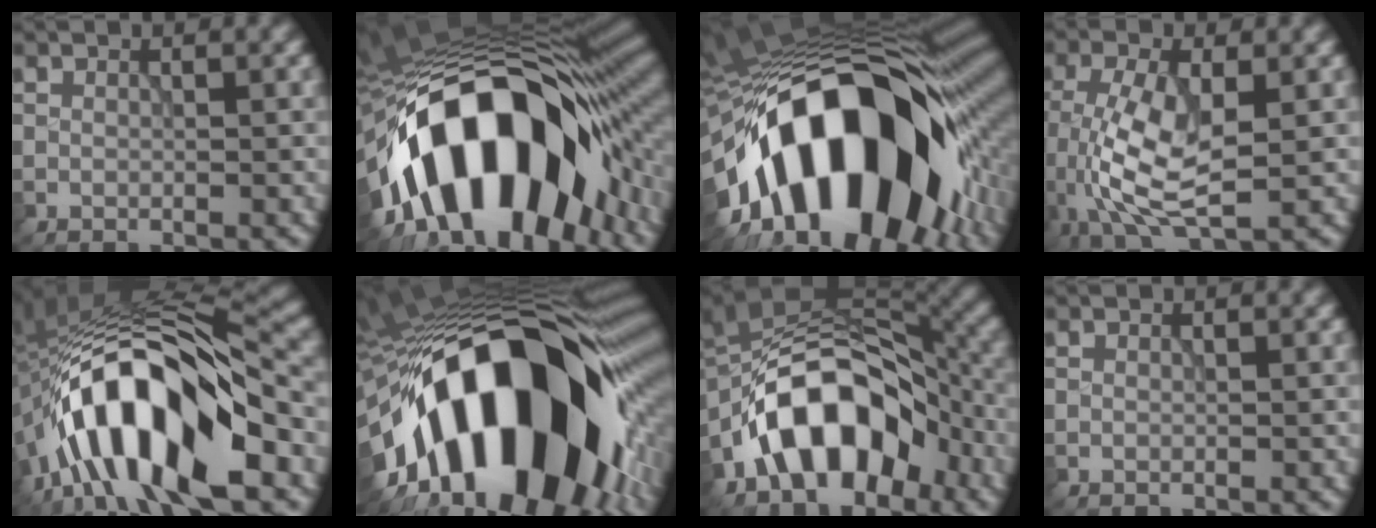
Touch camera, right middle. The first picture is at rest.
{"total": 16.4, "force": [-5.9, 8.2, 13.0], "torque": [-0.190, 0.016, -0.095]}
{"total": 19.0, "force": [-5.9, 9.8, 15.2], "torque": [-0.234, 0.001, -0.088]}
{"total": 7.4, "force": [-1.1, 3.2, 6.6], "torque": [-0.151, -0.001, -0.019]}
{"total": 14.6, "force": [-5.4, 5.0, 12.6], "torque": [-0.214, 0.020, -0.093]}
{"total": 20.7, "force": [-5.2, 10.2, 17.2], "torque": [-0.267, -0.006, -0.080]}
{"total": 12.4, "force": [-5.3, 7.4, 8.5], "torque": [-0.127, 0.012, -0.098]}
{"total": 0.0}